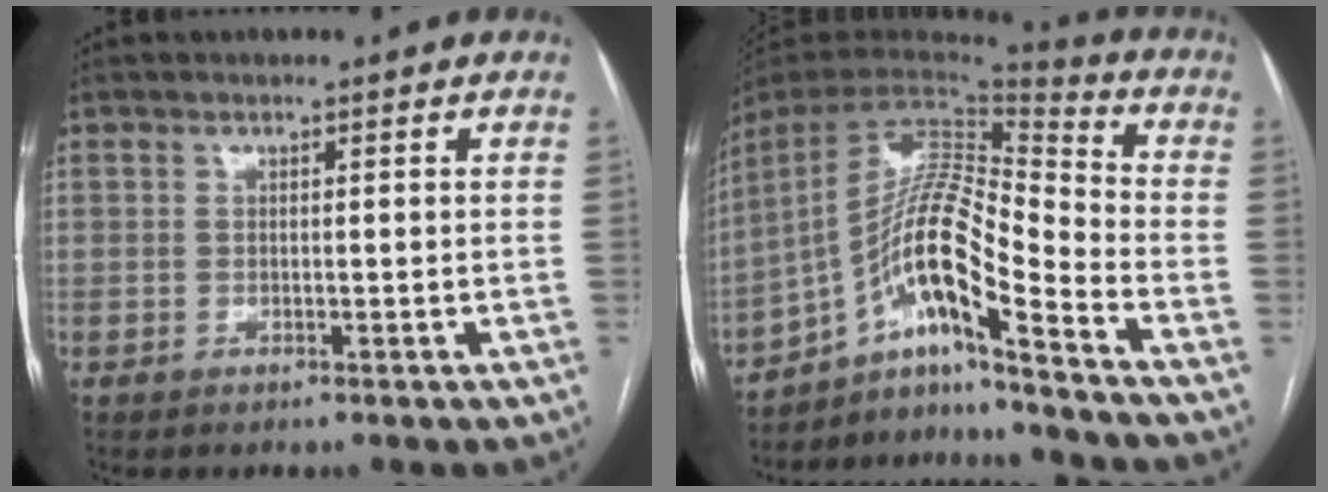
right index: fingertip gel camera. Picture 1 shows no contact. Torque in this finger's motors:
{"motor_torque": [0.81, -0.77, 0.55, 0.15]}